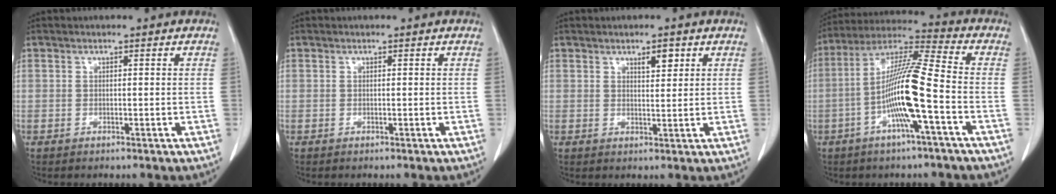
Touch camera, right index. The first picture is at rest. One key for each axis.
{"total": 0.0}
{"total": 2.6, "fx": 1.5, "fy": 0.9, "fz": 2.0, "tx": -0.033, "ty": -0.003, "tz": 0.025}
{"total": 13.2, "fx": -3.7, "fy": -0.1, "fz": 12.7, "tx": -0.245, "ty": 0.009, "tz": -0.077}